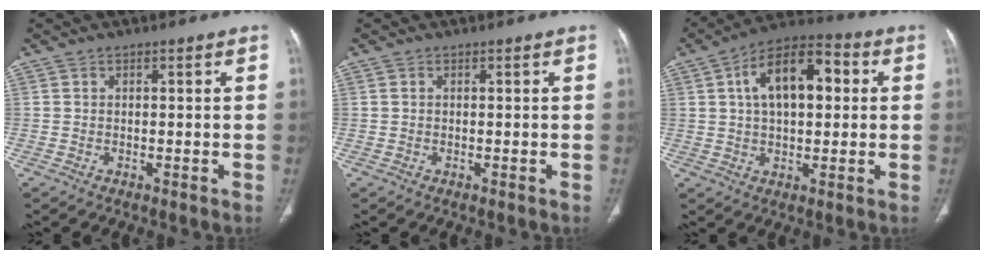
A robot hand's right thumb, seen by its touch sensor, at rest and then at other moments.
{"total": 0.0}
{"total": 14.6, "force": [3.4, 7.7, 12.0], "torque": [-0.182, 0.022, 0.050]}